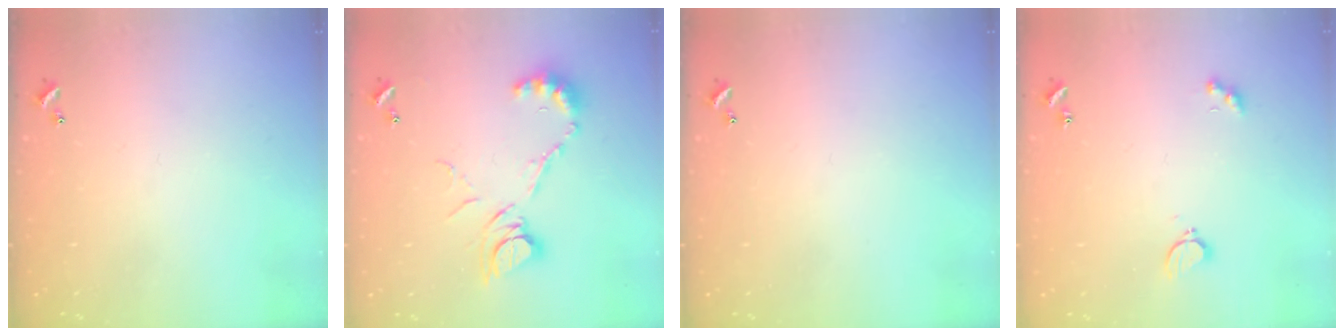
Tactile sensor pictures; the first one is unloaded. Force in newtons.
{"total": 11.3, "press": 11.2, "slide": 1.2}
{"total": 0.0}
{"total": 4.0, "press": 3.9, "slide": 0.6}